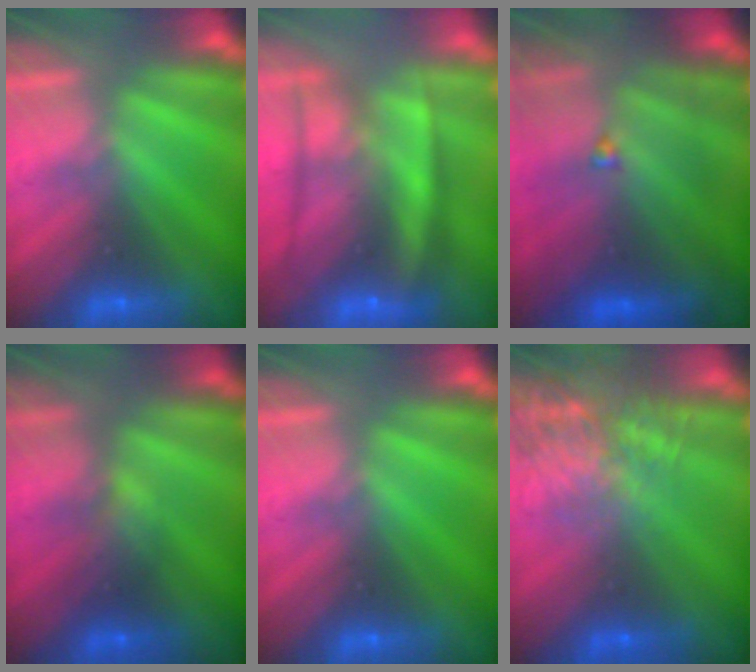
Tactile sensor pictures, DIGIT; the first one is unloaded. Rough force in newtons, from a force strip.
{"total": 5.8}
{"total": 10.6}
{"total": 2.2}
{"total": 0.0}
{"total": 10.1}